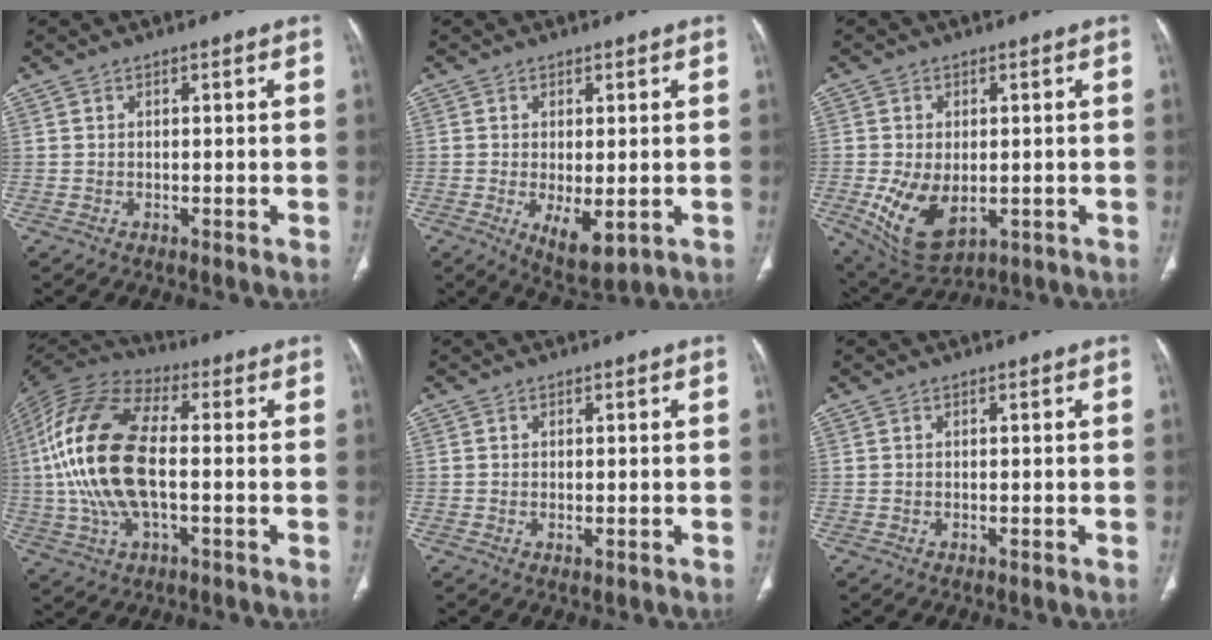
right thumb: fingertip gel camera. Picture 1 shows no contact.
{"total": 6.7, "force": [-1.6, 3.0, 5.8], "torque": [-0.091, -0.019, -0.013]}
{"total": 10.6, "force": [-2.0, 6.4, 8.3], "torque": [-0.146, -0.011, -0.014]}
{"total": 20.7, "force": [-0.5, 9.8, 18.2], "torque": [-0.390, 0.018, -0.011]}
{"total": 1.0, "force": [-0.3, 0.5, 0.8], "torque": [-0.016, -0.003, -0.002]}
{"total": 0.0}